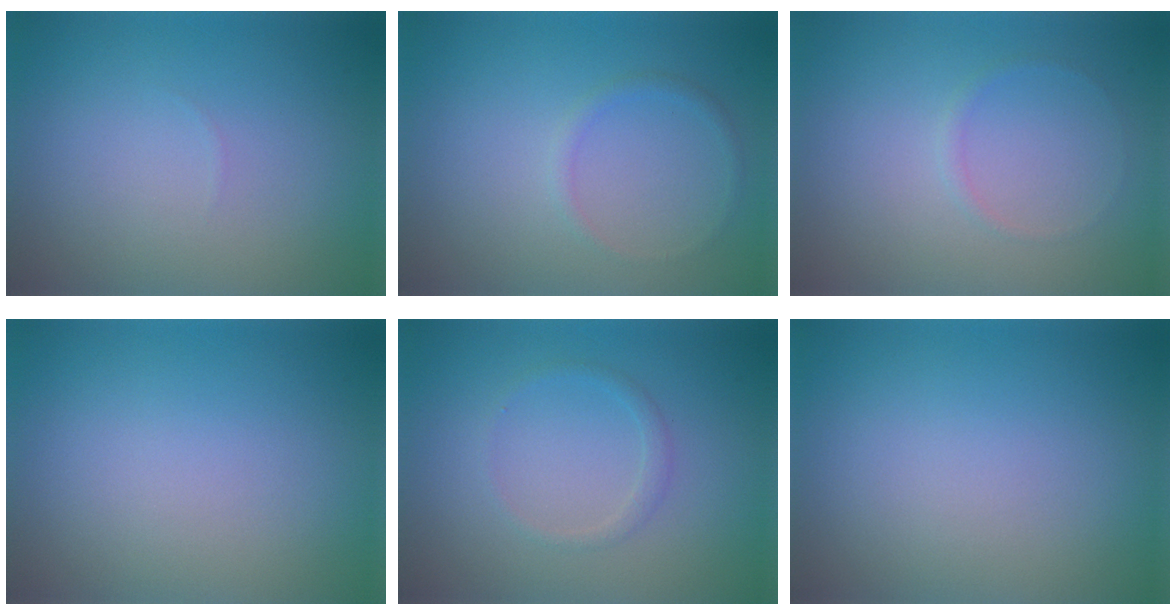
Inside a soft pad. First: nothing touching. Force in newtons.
{"total": 0.9, "press": 0.9, "slide": 0.1}
{"total": 0.7, "press": 0.7, "slide": 0.1}
{"total": 0.0}
{"total": 1.0, "press": 1.0, "slide": 0.1}
{"total": 0.0}